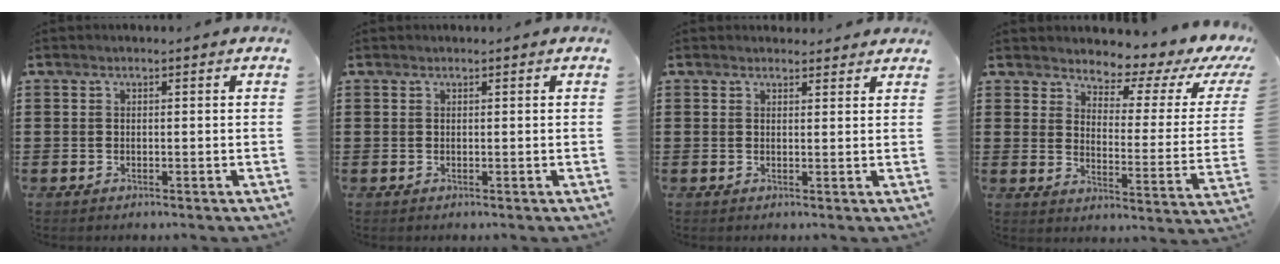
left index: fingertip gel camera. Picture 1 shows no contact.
{"total": 0.0}
{"total": 1.5, "force": [1.4, 0.5, 0.1], "torque": [-0.005, 0.003, 0.028]}
{"total": 3.7, "force": [3.3, 1.2, 1.2], "torque": [-0.034, -0.034, 0.045]}